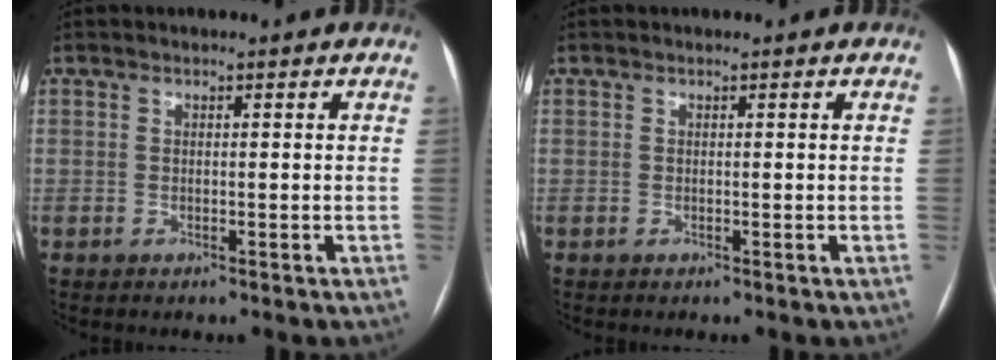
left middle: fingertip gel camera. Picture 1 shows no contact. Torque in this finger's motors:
{"motor_torque": [0.04, 0.05, 0.01, 0.00]}